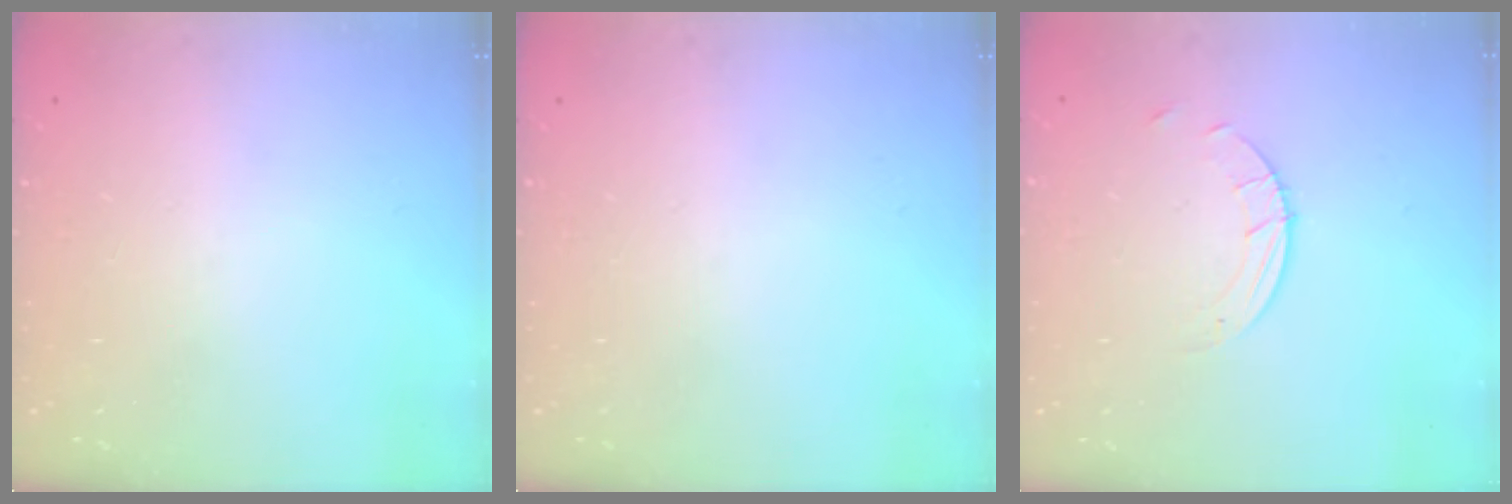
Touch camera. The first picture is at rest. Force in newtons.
{"total": 0.0}
{"total": 2.7, "press": 2.7, "slide": 0.3}